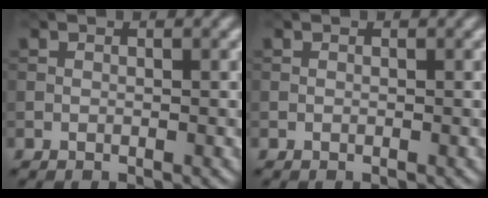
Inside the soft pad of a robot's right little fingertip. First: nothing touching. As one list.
[{"total": 0.0}]